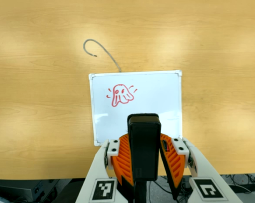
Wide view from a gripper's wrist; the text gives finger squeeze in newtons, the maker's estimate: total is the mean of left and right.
{"total": 7.9, "left": 6.5, "right": 9.4}